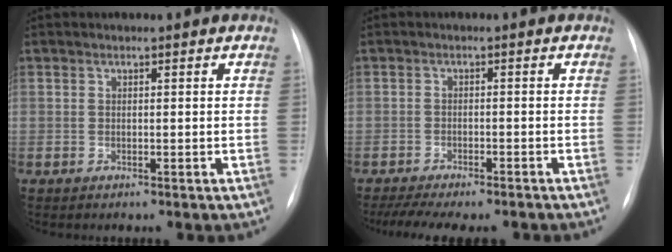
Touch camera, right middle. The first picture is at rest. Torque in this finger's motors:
{"motor_torque": [0.78, -1.11, 0.04, 0.02]}